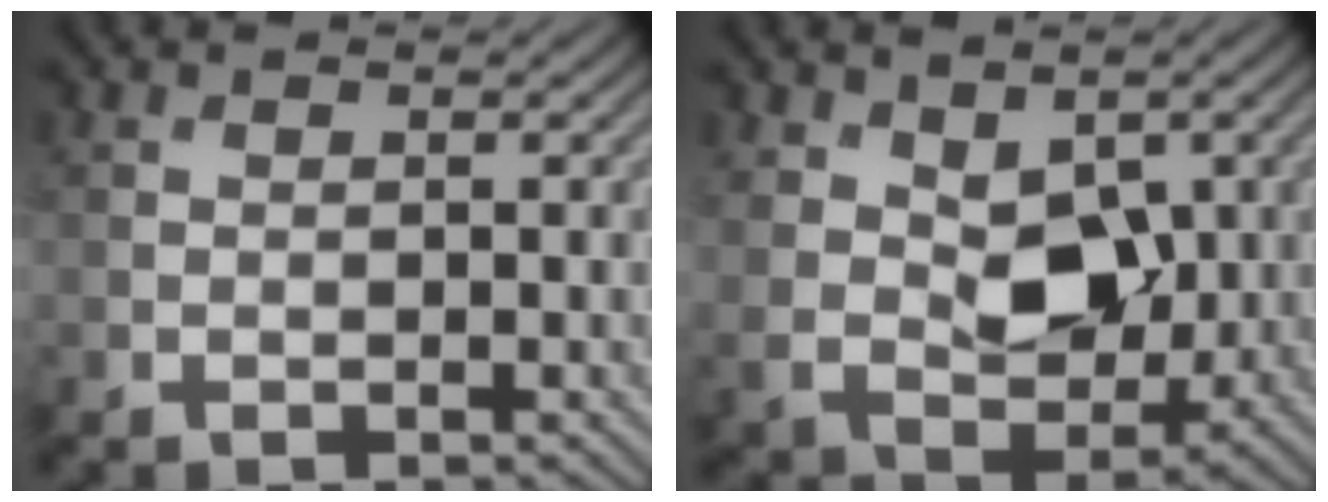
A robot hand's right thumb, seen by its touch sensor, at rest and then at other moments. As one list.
[{"total": 8.0, "force": [2.3, 5.3, 5.4], "torque": [-0.112, -0.017, 0.037]}]